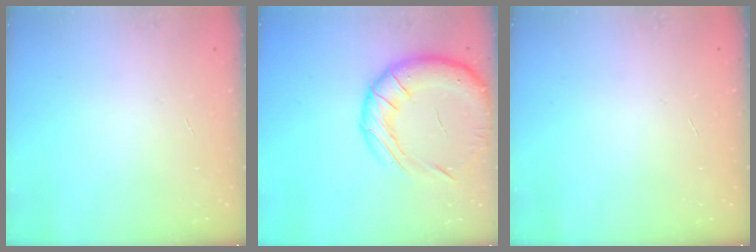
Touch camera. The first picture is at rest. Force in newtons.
{"total": 18.7, "press": 18.6, "slide": 1.6}
{"total": 0.0}